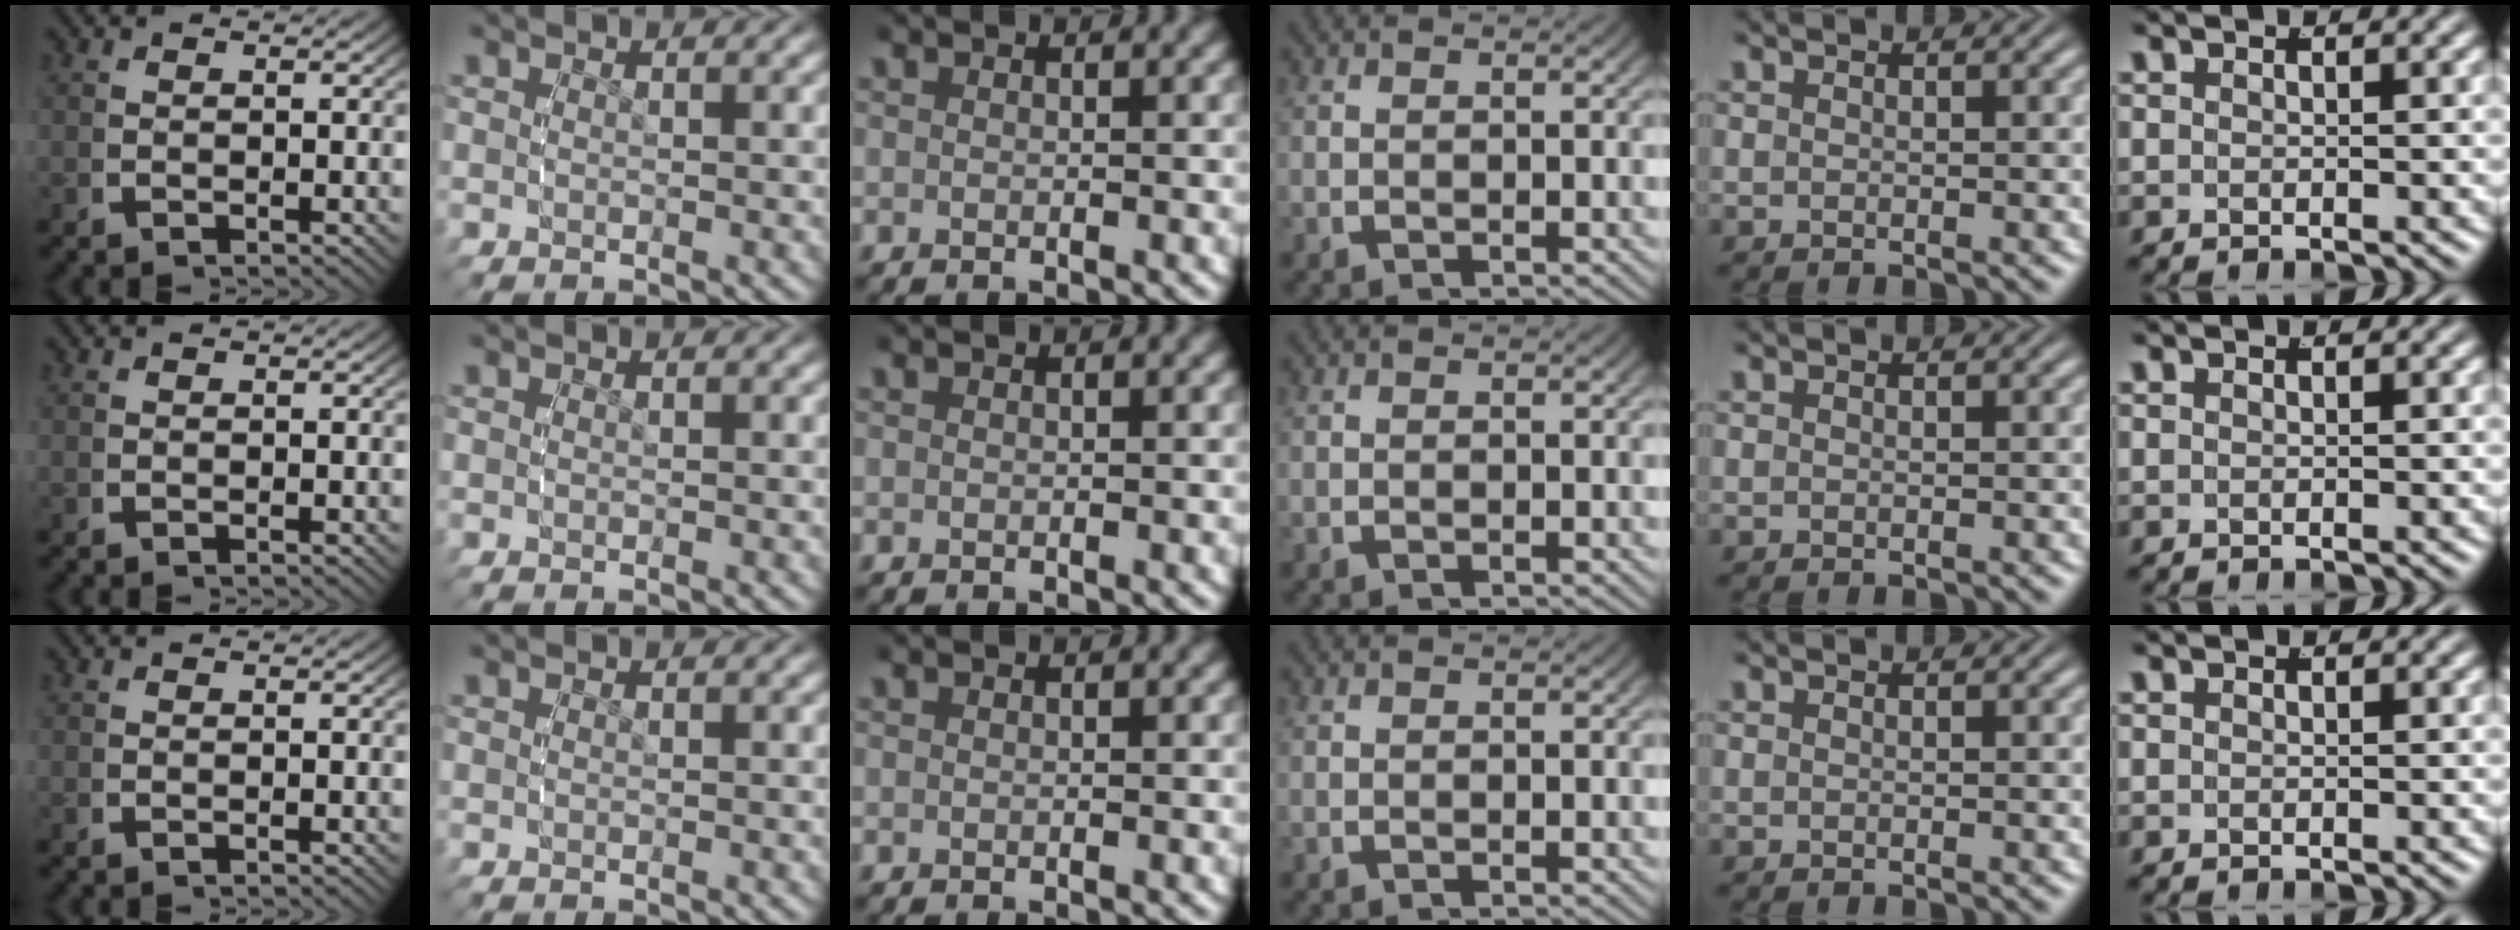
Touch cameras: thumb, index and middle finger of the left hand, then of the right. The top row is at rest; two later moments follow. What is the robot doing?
{"motion": "reach", "object": "backpack"}